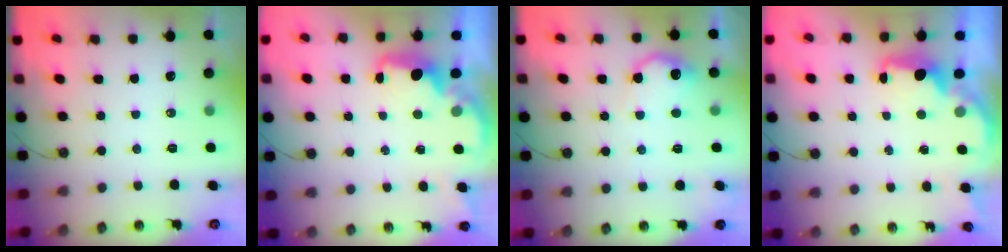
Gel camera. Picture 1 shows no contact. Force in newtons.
{"total": 2.1, "press": 2.0, "slide": 0.7}
{"total": 11.1, "press": 11.1, "slide": 0.8}
{"total": 2.8, "press": 2.6, "slide": 0.9}